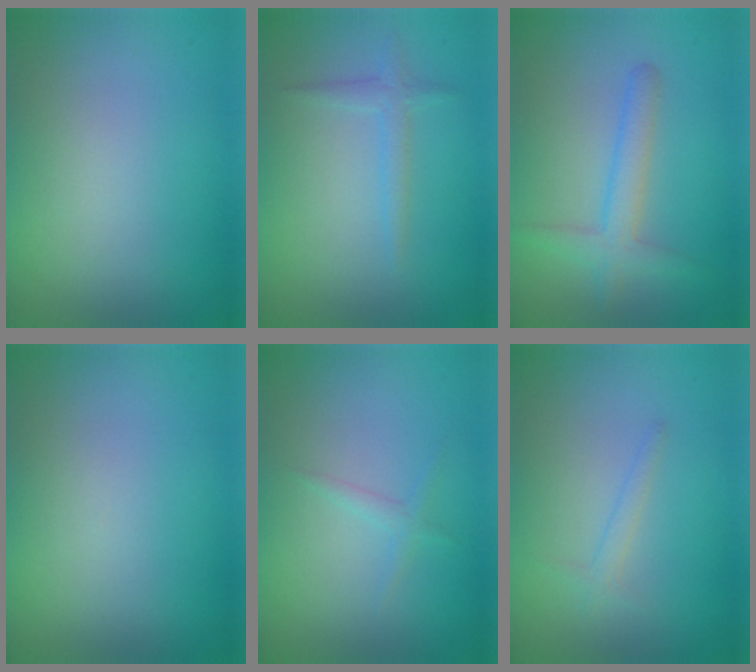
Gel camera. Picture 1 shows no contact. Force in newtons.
{"total": 1.4, "press": 1.4, "slide": 0.1}
{"total": 2.8, "press": 2.8, "slide": 0.2}
{"total": 0.0}
{"total": 0.9, "press": 0.9, "slide": 0.1}
{"total": 1.0, "press": 1.0, "slide": 0.0}